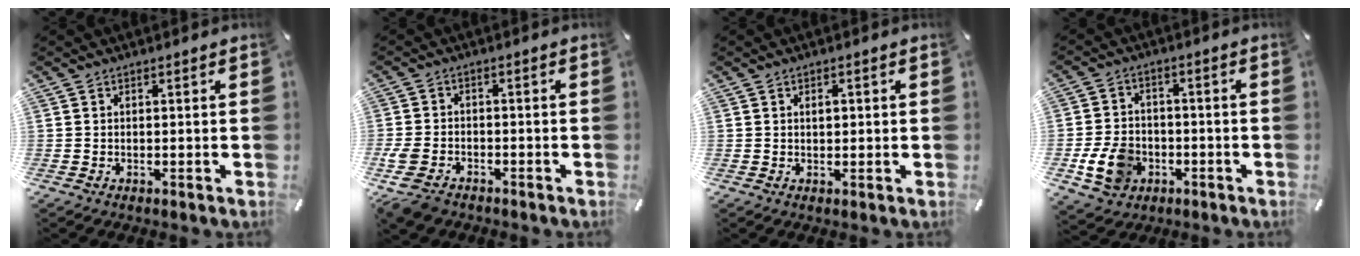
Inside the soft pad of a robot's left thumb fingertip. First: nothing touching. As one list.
[{"total": 5.9, "force": [-3.8, 3.7, 2.7], "torque": [-0.073, 0.009, -0.074]}, {"total": 1.5, "force": [0.4, 1.0, 1.1], "torque": [-0.017, 0.001, 0.004]}, {"total": 9.4, "force": [-2.8, 7.5, 4.9], "torque": [-0.103, 0.009, -0.053]}]